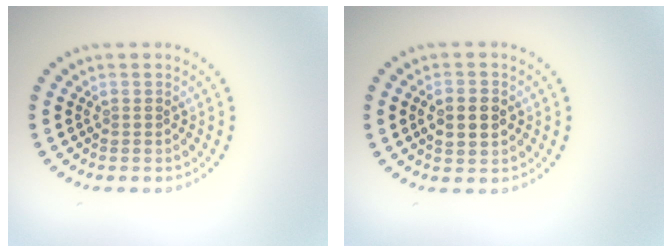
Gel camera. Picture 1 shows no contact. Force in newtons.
{"total": 3.2, "press": 3.1, "slide": 0.3}